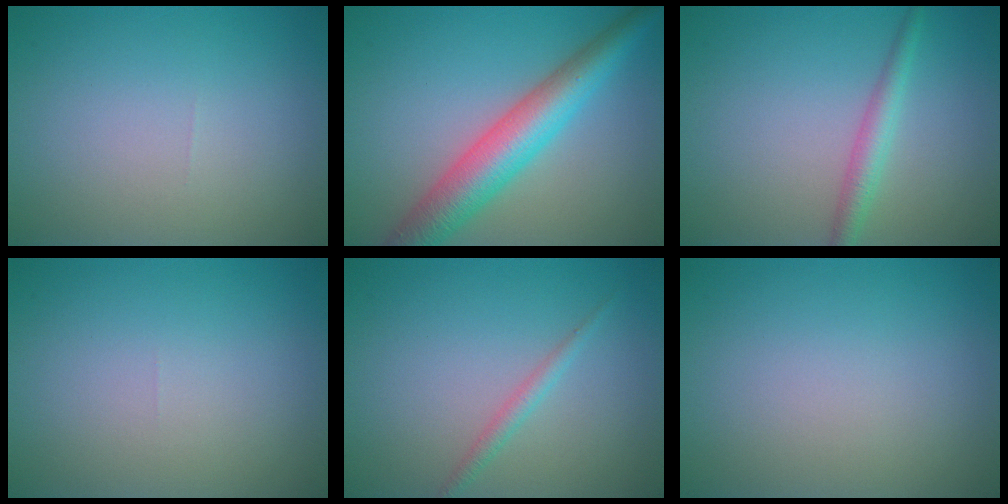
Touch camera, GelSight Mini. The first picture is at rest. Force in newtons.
{"total": 6.9, "press": 6.9, "slide": 0.1}
{"total": 2.3, "press": 2.3, "slide": 0.0}
{"total": 0.0}
{"total": 1.3, "press": 1.3, "slide": 0.0}
{"total": 0.0}